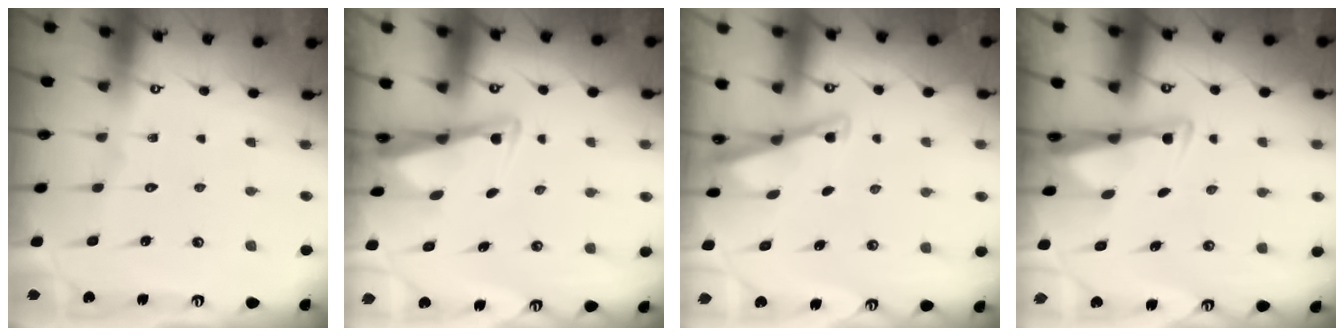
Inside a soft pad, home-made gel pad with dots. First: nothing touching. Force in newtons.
{"total": 2.9, "press": 2.8, "slide": 0.7}
{"total": 2.7, "press": 2.7, "slide": 0.3}
{"total": 3.3, "press": 3.2, "slide": 0.9}